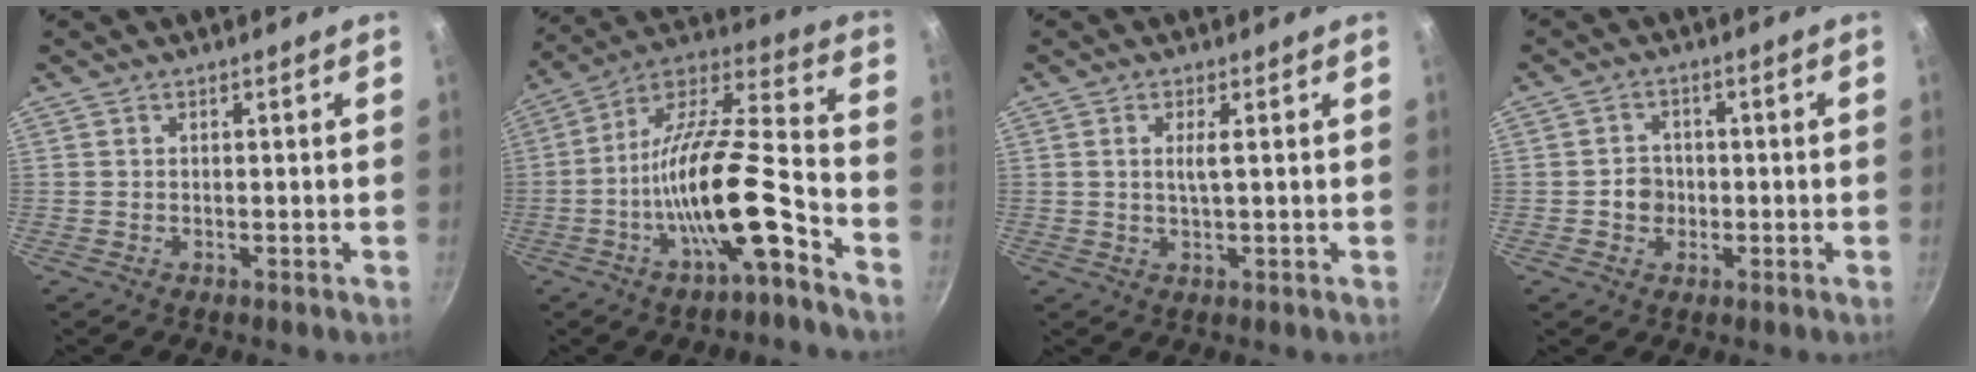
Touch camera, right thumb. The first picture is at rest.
{"total": 19.3, "force": [-7.9, 5.1, 16.8], "torque": [-0.283, 0.053, -0.152]}
{"total": 2.6, "force": [0.5, 0.4, 2.5], "torque": [-0.055, 0.000, 0.011]}
{"total": 3.8, "force": [-0.7, 3.4, 1.5], "torque": [-0.003, 0.010, -0.014]}